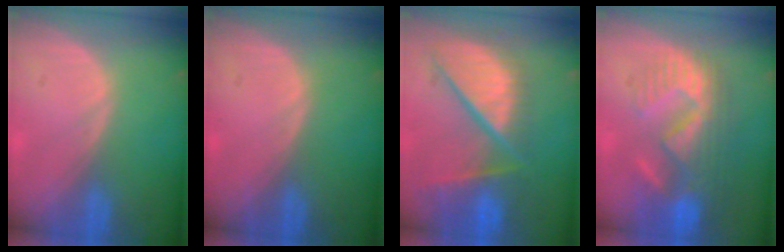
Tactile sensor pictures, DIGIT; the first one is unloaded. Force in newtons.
{"total": 0.0}
{"total": 12.4, "press": 10.2, "slide": 7.1}
{"total": 10.9, "press": 9.7, "slide": 4.8}